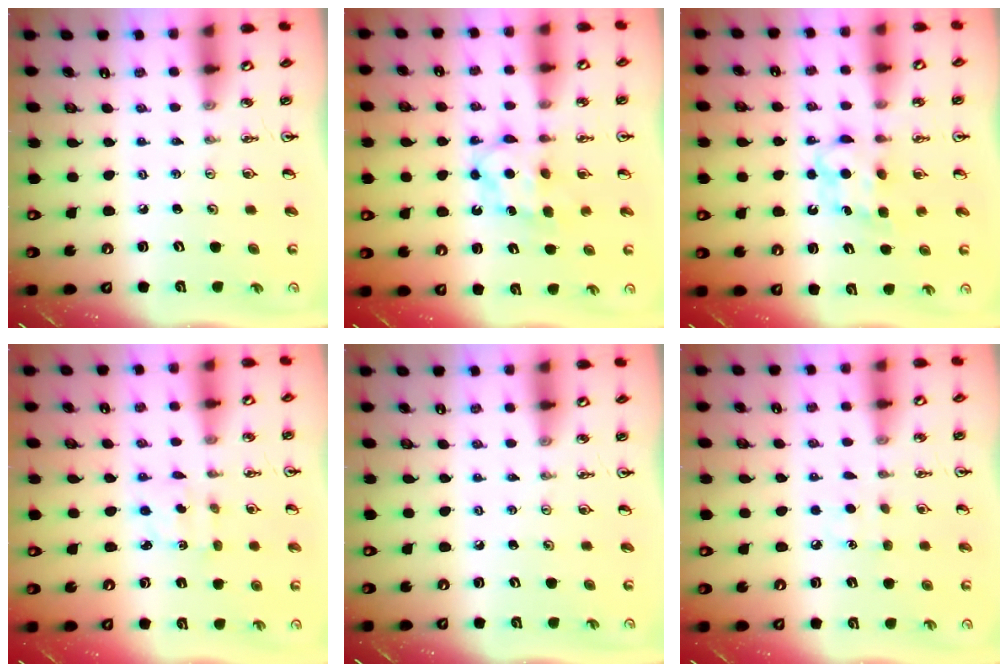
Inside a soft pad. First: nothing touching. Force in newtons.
{"total": 6.5, "press": 6.5, "slide": 0.3}
{"total": 6.0, "press": 5.9, "slide": 0.7}
{"total": 2.1, "press": 2.0, "slide": 0.7}
{"total": 0.0}
{"total": 4.9, "press": 4.9, "slide": 0.6}